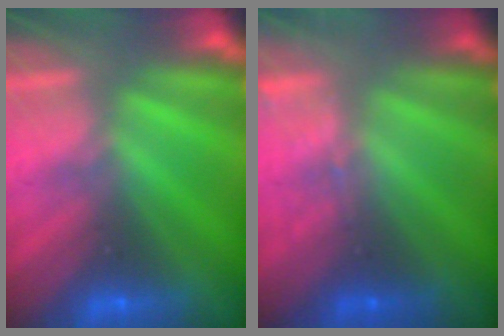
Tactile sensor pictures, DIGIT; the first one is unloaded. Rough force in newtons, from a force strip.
{"total": 1.3}